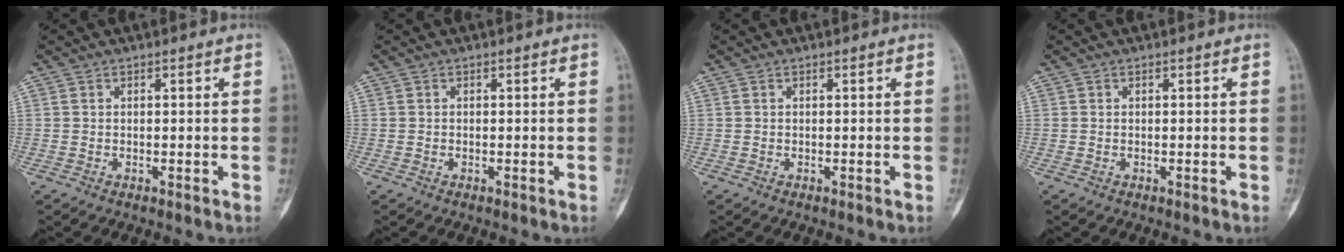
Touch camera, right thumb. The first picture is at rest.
{"total": 0.0}
{"total": 0.0}
{"total": 0.0}